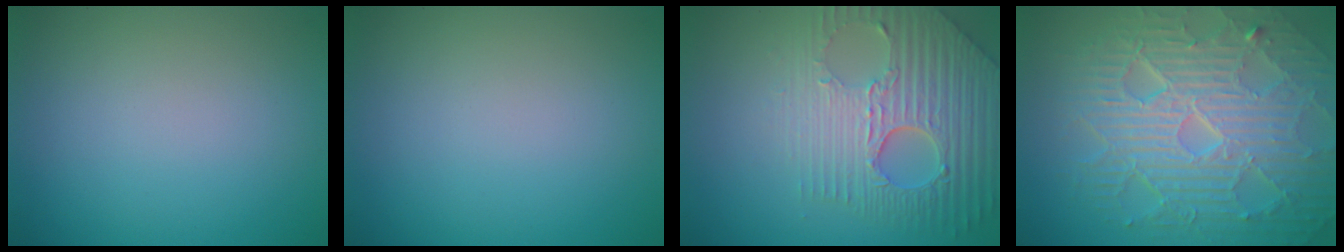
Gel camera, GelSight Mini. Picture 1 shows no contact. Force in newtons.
{"total": 0.0}
{"total": 8.0, "press": 5.7, "slide": 5.6}
{"total": 10.4, "press": 6.8, "slide": 7.9}